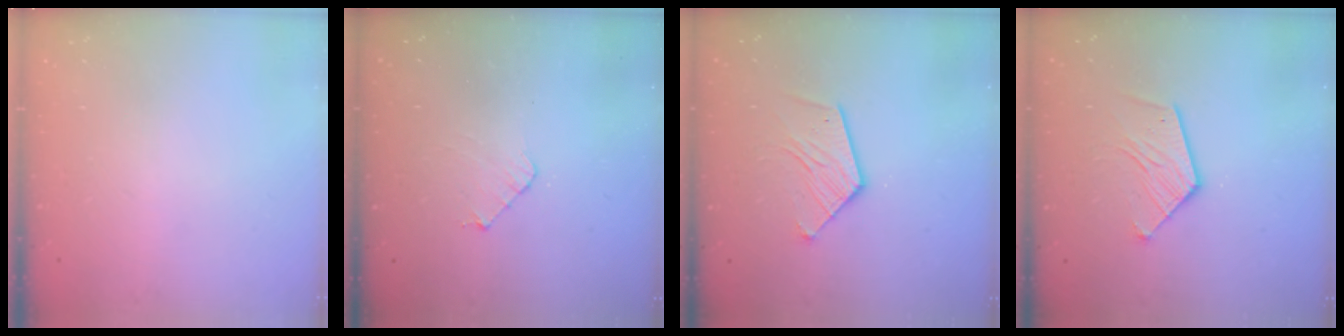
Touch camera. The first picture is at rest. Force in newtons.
{"total": 4.1, "press": 4.0, "slide": 0.4}
{"total": 10.2, "press": 10.2, "slide": 0.7}
{"total": 10.2, "press": 10.2, "slide": 0.7}